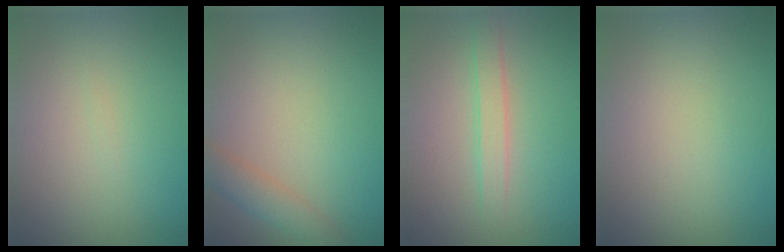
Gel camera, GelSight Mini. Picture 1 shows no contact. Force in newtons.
{"total": 2.3, "press": 2.3, "slide": 0.1}
{"total": 1.8, "press": 1.8, "slide": 0.1}
{"total": 0.0}